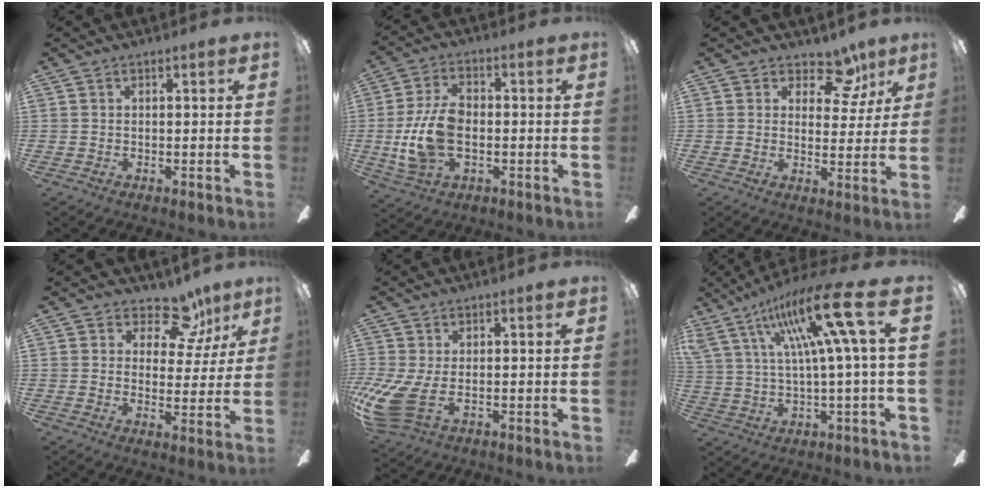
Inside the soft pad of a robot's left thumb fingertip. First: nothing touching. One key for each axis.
{"total": 13.0, "fx": -1.4, "fy": 7.5, "fz": 10.6, "tx": -0.232, "ty": 0.000, "tz": -0.024}
{"total": 9.3, "fx": 6.2, "fy": 5.6, "fz": 4.2, "tx": -0.048, "ty": -0.032, "tz": 0.109}
{"total": 10.9, "fx": 7.5, "fy": 6.2, "fz": 4.9, "tx": -0.069, "ty": -0.042, "tz": 0.134}
{"total": 9.9, "fx": -2.4, "fy": 4.1, "fz": 8.6, "tx": -0.194, "ty": -0.017, "tz": -0.040}
{"total": 20.8, "fx": 8.5, "fy": 4.7, "fz": 18.4, "tx": -0.322, "ty": -0.035, "tz": 0.123}